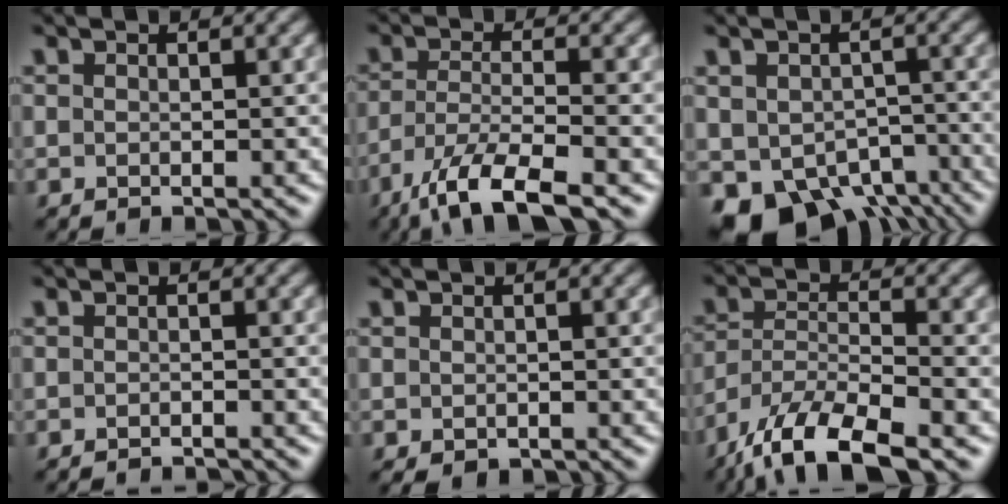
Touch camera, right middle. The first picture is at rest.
{"total": 7.0, "force": [-5.0, 1.6, 4.6], "torque": [-0.089, -0.007, -0.097]}
{"total": 8.5, "force": [-4.7, 5.5, 4.3], "torque": [-0.071, -0.028, -0.061]}
{"total": 0.9, "force": [-0.8, 0.0, 0.3], "torque": [-0.002, -0.004, -0.012]}
{"total": 0.7, "force": [-0.4, 0.4, 0.4], "torque": [-0.012, -0.002, -0.003]}
{"total": 9.4, "force": [-7.2, 2.7, 5.4], "torque": [-0.101, -0.007, -0.140]}